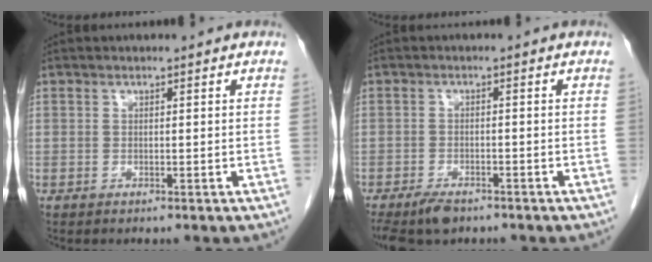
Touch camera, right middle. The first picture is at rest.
{"total": 5.2, "force": [-4.0, 2.0, 2.6], "torque": [-0.048, -0.008, -0.068]}